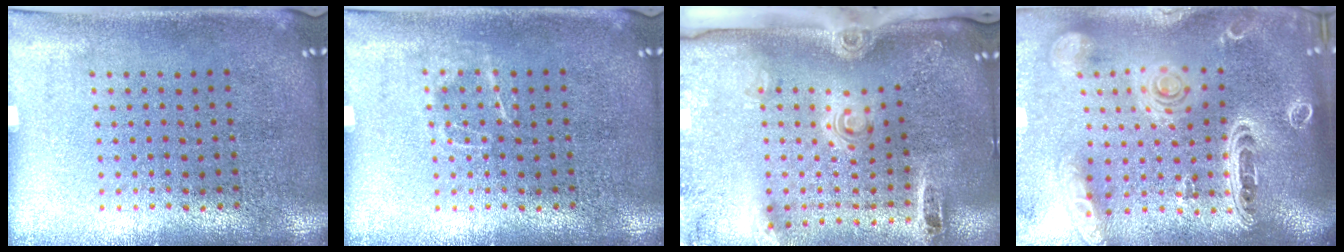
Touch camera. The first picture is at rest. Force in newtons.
{"total": 0.9, "press": 0.8, "slide": 0.2}
{"total": 3.0, "press": 2.1, "slide": 2.2}
{"total": 3.7, "press": 3.0, "slide": 2.2}